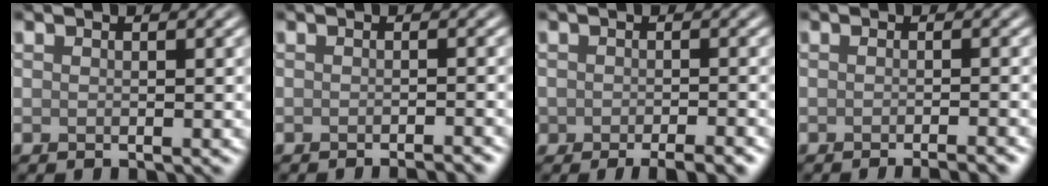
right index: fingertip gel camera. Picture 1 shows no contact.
{"total": 2.1, "force": [-1.8, 0.3, 1.1], "torque": [0.000, 0.002, -0.026]}
{"total": 4.0, "force": [-2.8, 1.7, 2.2], "torque": [-0.026, -0.004, -0.032]}
{"total": 3.3, "force": [-2.2, 0.9, 2.3], "torque": [-0.012, 0.009, -0.028]}